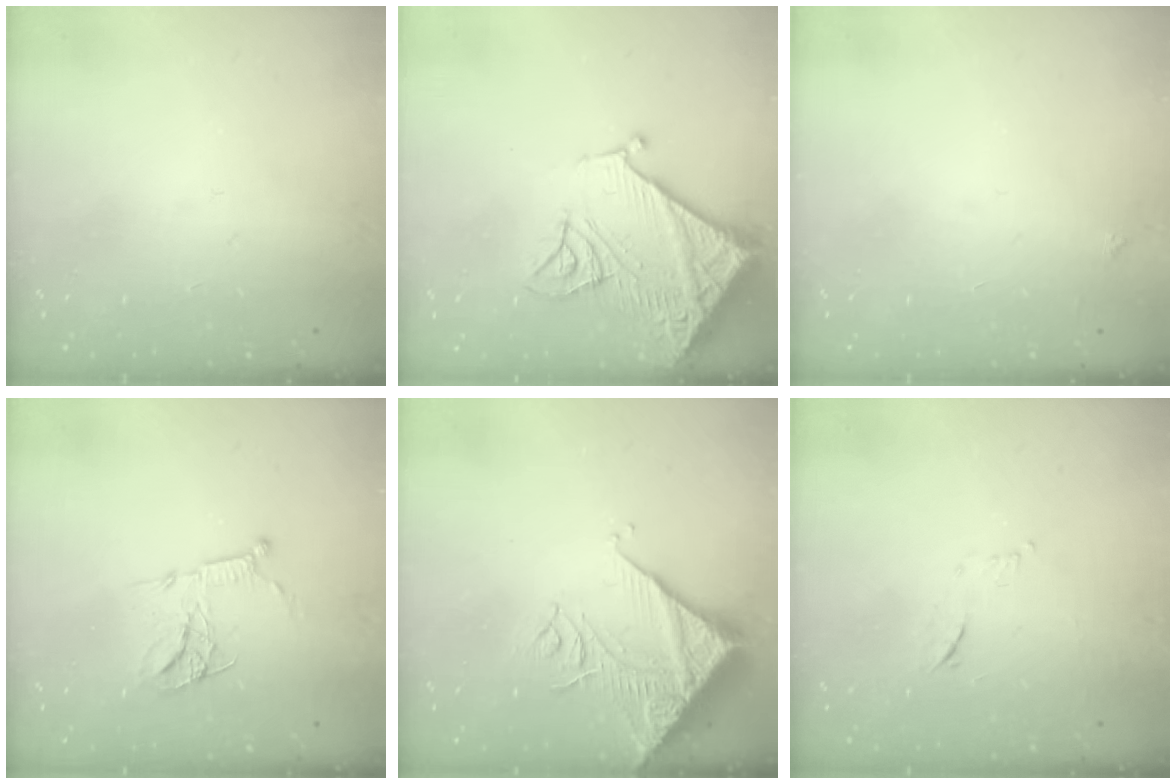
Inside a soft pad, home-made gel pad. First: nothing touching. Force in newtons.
{"total": 18.4, "press": 18.3, "slide": 2.4}
{"total": 2.1, "press": 2.1, "slide": 0.3}
{"total": 13.9, "press": 13.9, "slide": 1.2}
{"total": 13.9, "press": 13.8, "slide": 1.7}
{"total": 7.6, "press": 7.6, "slide": 0.9}